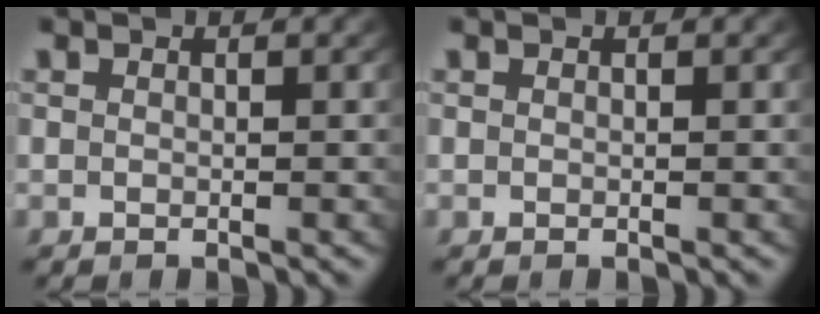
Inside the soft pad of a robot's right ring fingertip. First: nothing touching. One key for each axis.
{"total": 0.0}